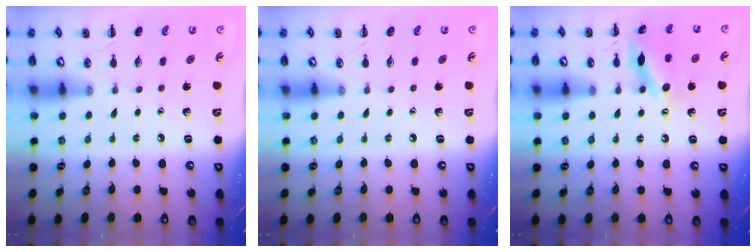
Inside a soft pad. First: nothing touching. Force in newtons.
{"total": 0.0}
{"total": 13.9, "press": 13.9, "slide": 1.3}